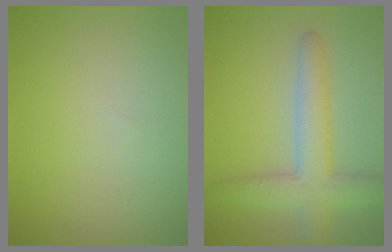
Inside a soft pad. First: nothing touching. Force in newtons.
{"total": 4.7, "press": 4.7, "slide": 0.2}